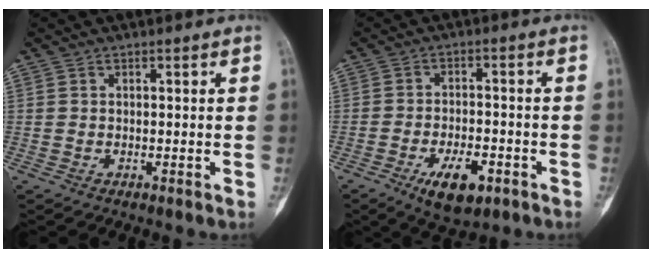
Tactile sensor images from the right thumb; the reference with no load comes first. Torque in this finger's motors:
{"motor_torque": [1.37, 0.43, 1.02, -0.64, 0.22]}